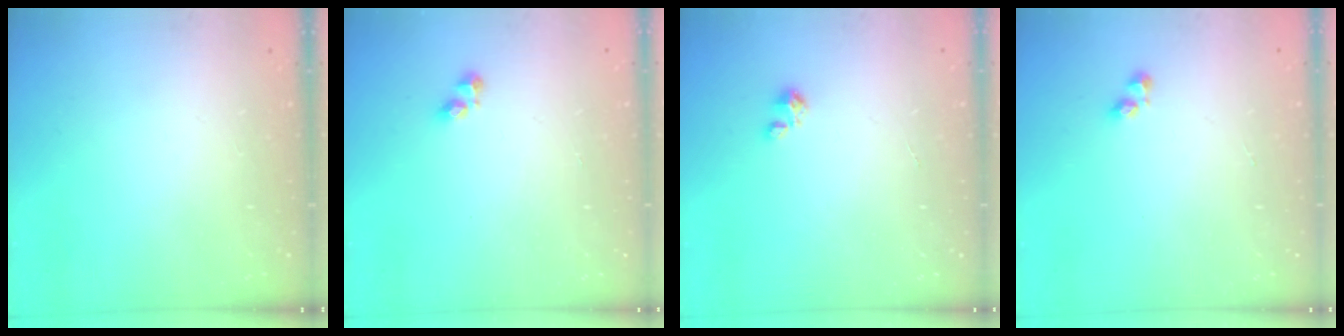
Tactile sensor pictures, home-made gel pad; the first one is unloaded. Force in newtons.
{"total": 2.8, "press": 2.8, "slide": 0.3}
{"total": 2.1, "press": 2.1, "slide": 0.2}
{"total": 2.4, "press": 2.3, "slide": 0.6}